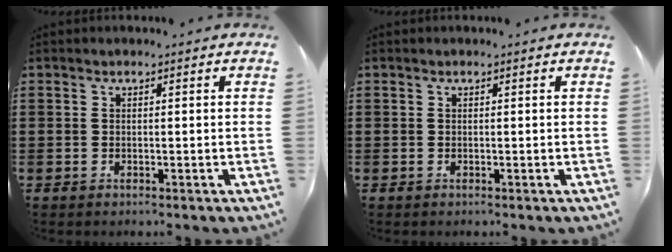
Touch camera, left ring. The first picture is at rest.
{"total": 0.0}